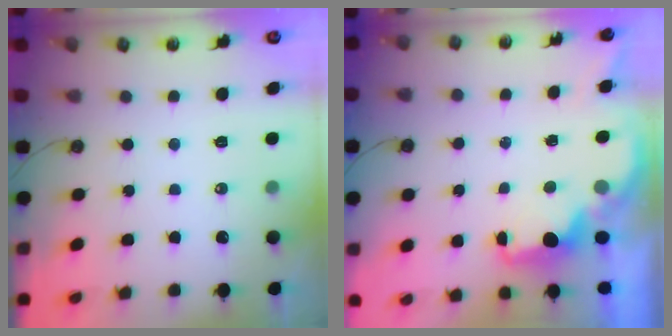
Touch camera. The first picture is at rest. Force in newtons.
{"total": 2.1, "press": 1.9, "slide": 0.8}